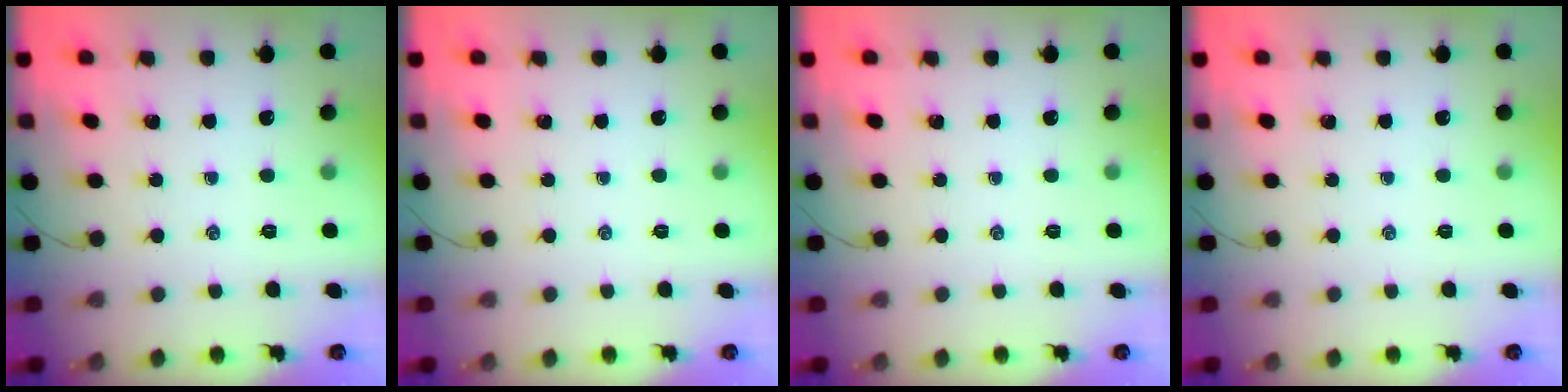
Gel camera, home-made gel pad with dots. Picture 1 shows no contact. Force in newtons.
{"total": 0.0}
{"total": 0.0}
{"total": 0.0}